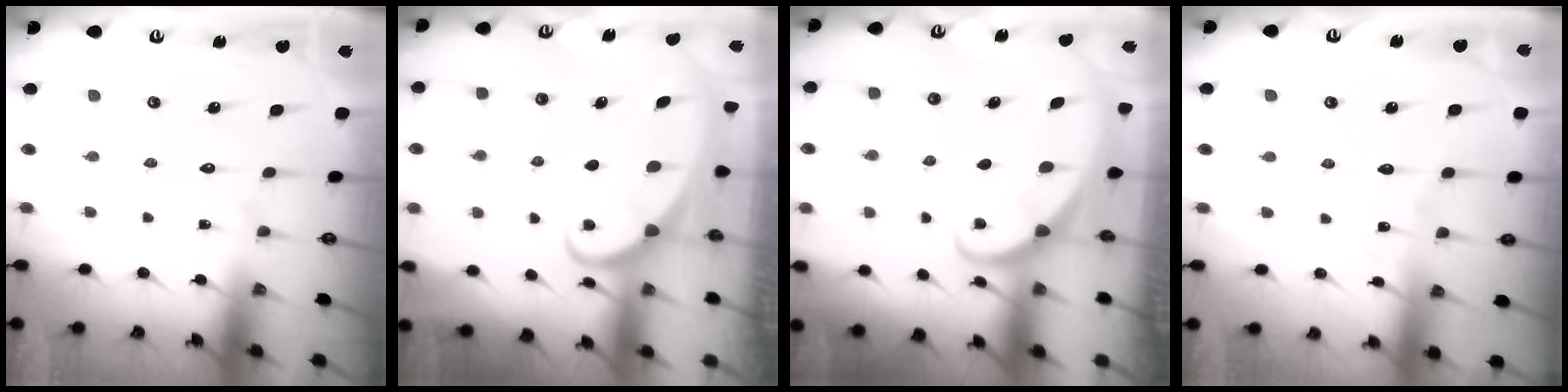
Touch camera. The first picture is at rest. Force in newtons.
{"total": 2.2, "press": 2.2, "slide": 0.3}
{"total": 1.8, "press": 1.8, "slide": 0.1}
{"total": 2.5, "press": 2.5, "slide": 0.3}